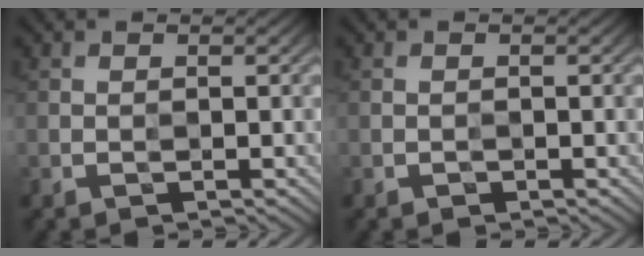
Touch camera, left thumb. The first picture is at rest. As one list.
[{"total": 0.7, "force": [-0.6, 0.3, 0.1], "torque": [0.003, -0.001, -0.009]}]